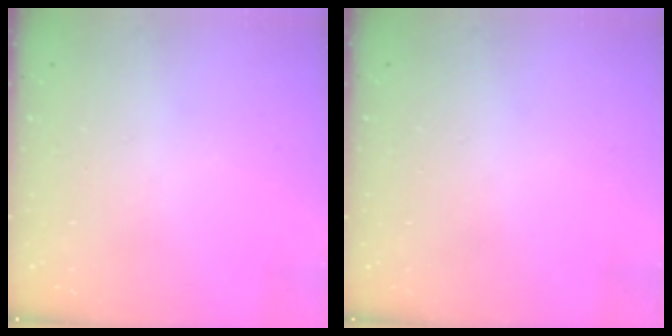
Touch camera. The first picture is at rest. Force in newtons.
{"total": 0.0}